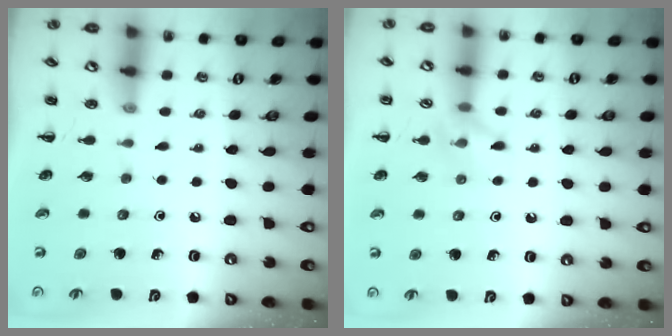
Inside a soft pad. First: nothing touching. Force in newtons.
{"total": 8.5, "press": 8.4, "slide": 1.5}